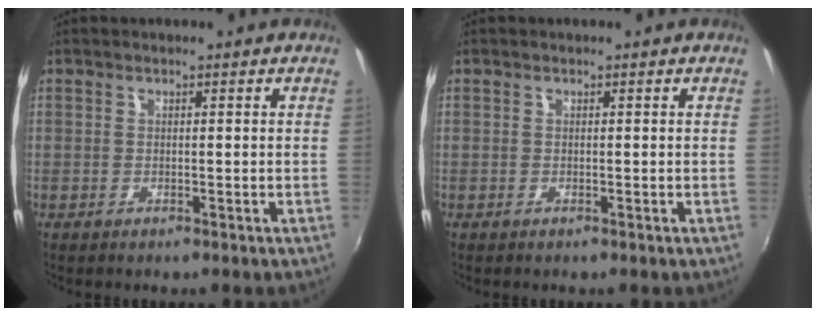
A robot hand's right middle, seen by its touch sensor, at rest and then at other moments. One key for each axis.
{"total": 0.0}